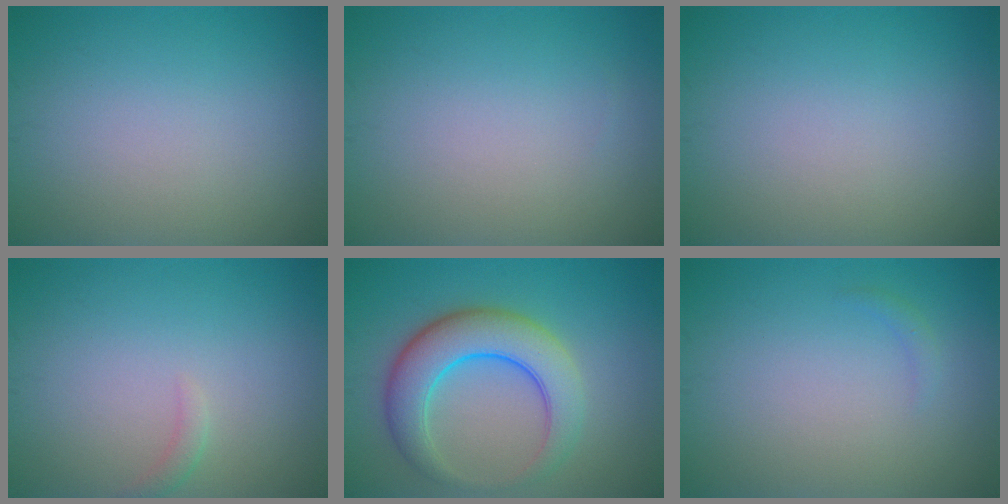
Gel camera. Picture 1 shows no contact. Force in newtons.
{"total": 0.0}
{"total": 0.0}
{"total": 0.9, "press": 0.8, "slide": 0.1}
{"total": 6.9, "press": 6.9, "slide": 0.2}
{"total": 0.7, "press": 0.7, "slide": 0.1}